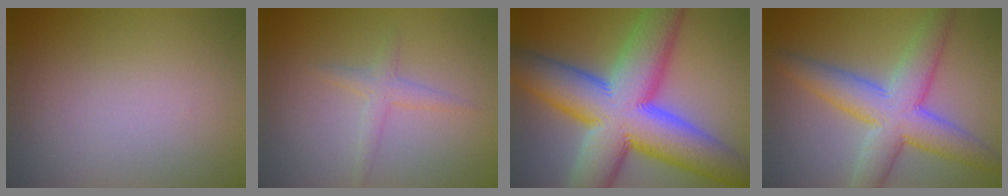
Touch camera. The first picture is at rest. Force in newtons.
{"total": 1.6, "press": 1.6, "slide": 0.1}
{"total": 15.7, "press": 15.7, "slide": 0.4}
{"total": 7.4, "press": 7.3, "slide": 0.3}